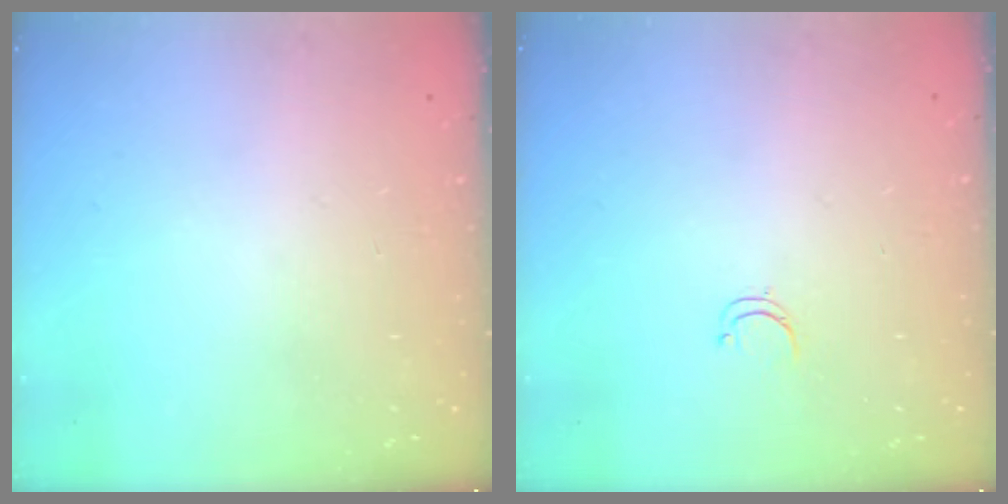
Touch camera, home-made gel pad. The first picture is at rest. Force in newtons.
{"total": 3.1, "press": 3.1, "slide": 0.4}